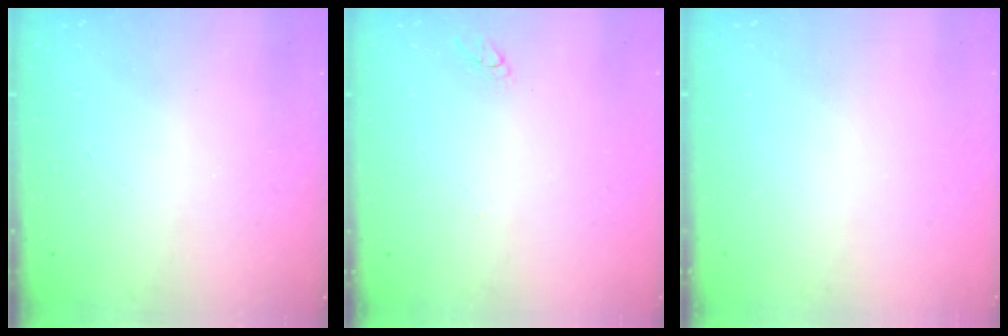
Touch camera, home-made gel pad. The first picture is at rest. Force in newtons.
{"total": 2.7, "press": 2.7, "slide": 0.3}
{"total": 0.0}